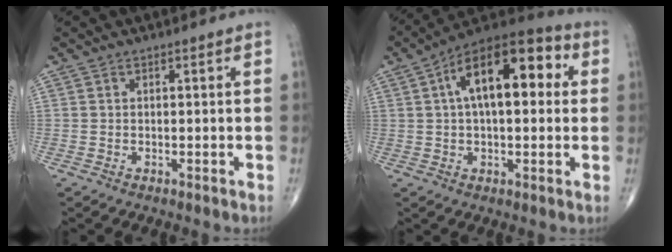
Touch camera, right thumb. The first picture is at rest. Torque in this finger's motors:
{"motor_torque": [1.95, 3.06, 0.86, -0.14, 0.14]}